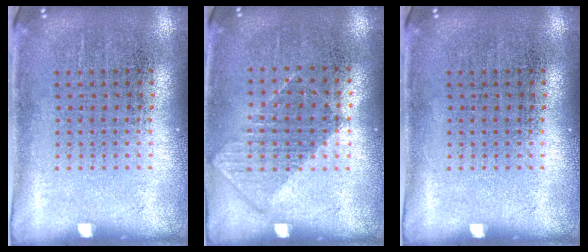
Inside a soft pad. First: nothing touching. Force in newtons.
{"total": 0.8, "press": 0.8, "slide": 0.4}
{"total": 0.0}